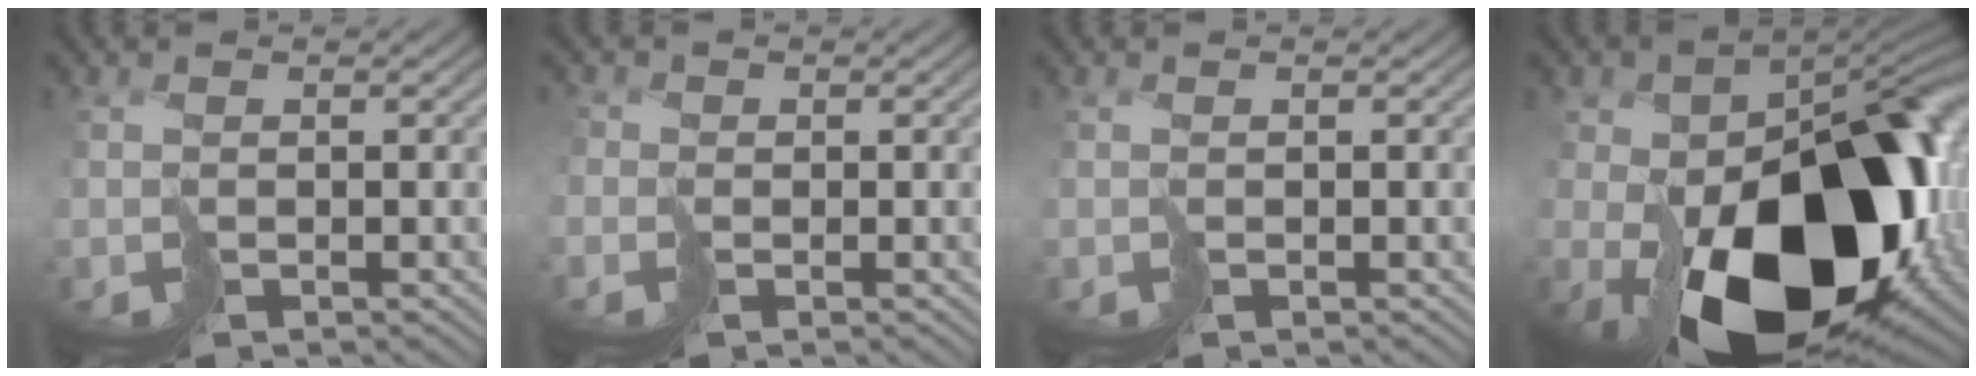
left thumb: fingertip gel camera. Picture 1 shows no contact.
{"total": 1.3, "force": [-0.6, 1.0, -0.7], "torque": [0.020, 0.003, -0.023]}
{"total": 0.0}
{"total": 20.7, "force": [-5.1, 12.7, 15.6], "torque": [-0.254, -0.054, -0.046]}